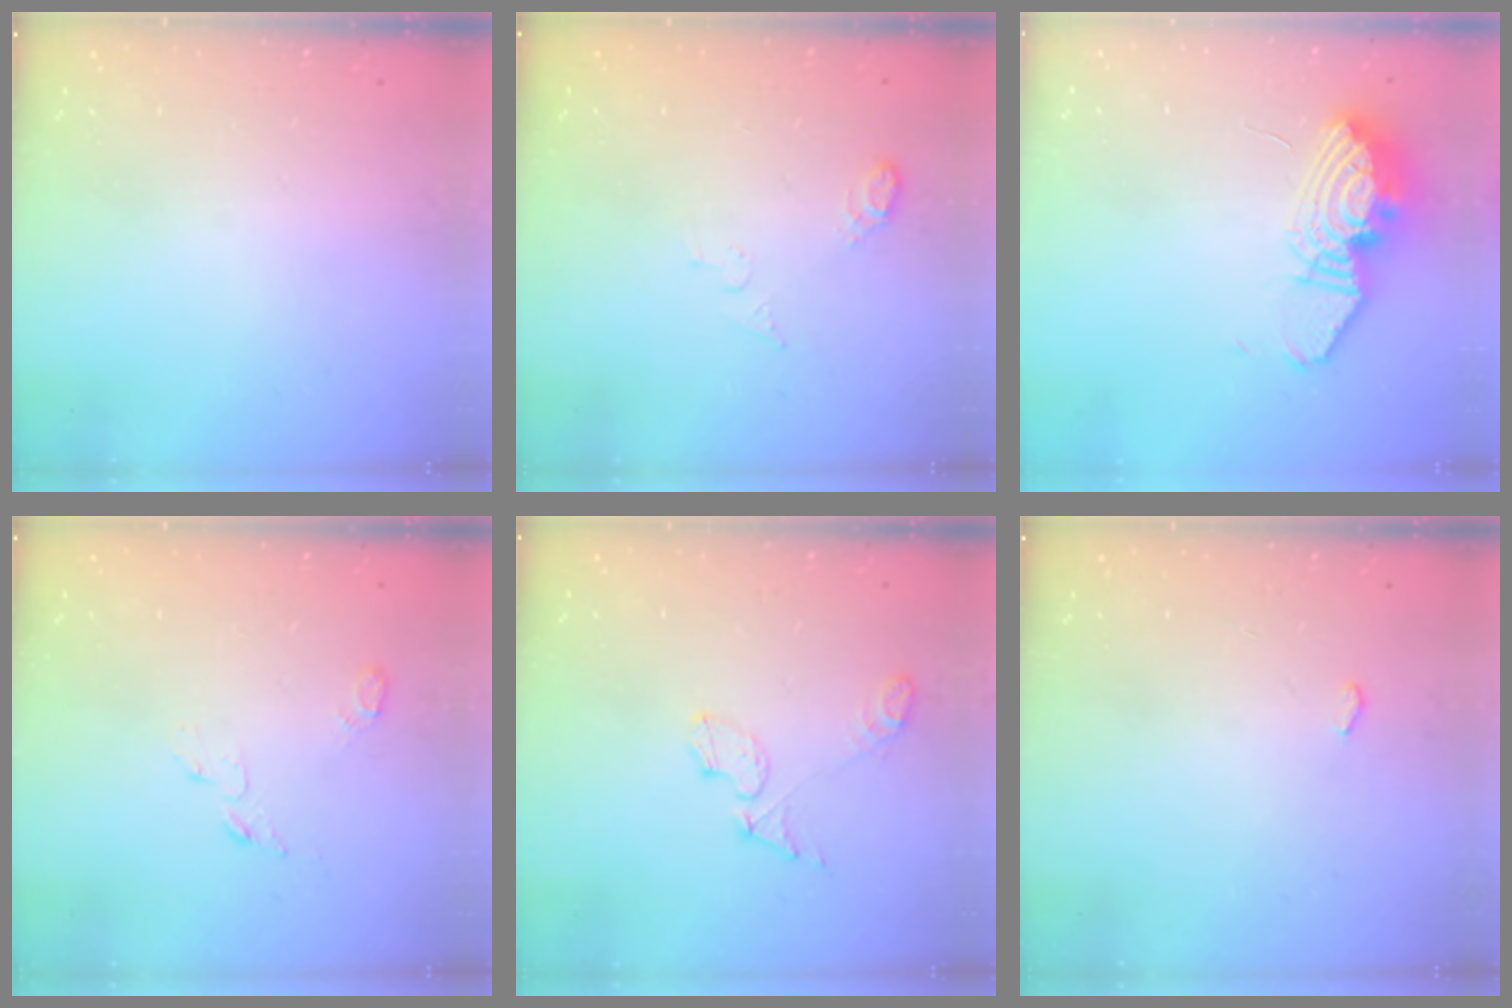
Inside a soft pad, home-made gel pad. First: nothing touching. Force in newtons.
{"total": 4.2, "press": 4.2, "slide": 0.8}
{"total": 15.2, "press": 15.1, "slide": 1.2}
{"total": 3.7, "press": 3.7, "slide": 0.3}
{"total": 5.3, "press": 5.3, "slide": 0.5}
{"total": 2.6, "press": 2.2, "slide": 1.3}